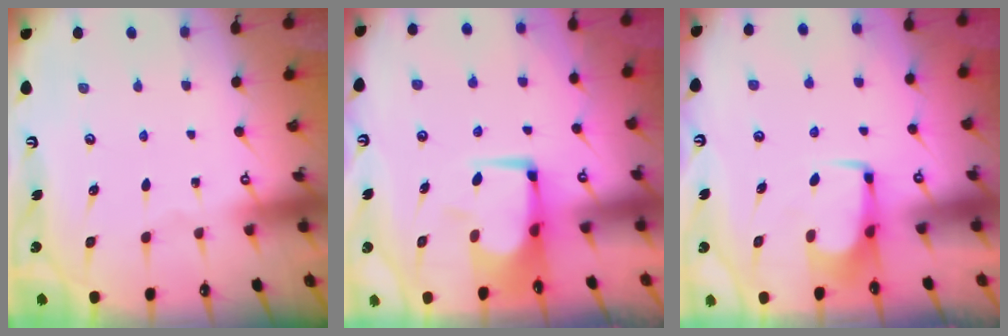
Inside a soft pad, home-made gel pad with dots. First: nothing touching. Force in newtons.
{"total": 0.0}
{"total": 1.9, "press": 1.8, "slide": 0.6}